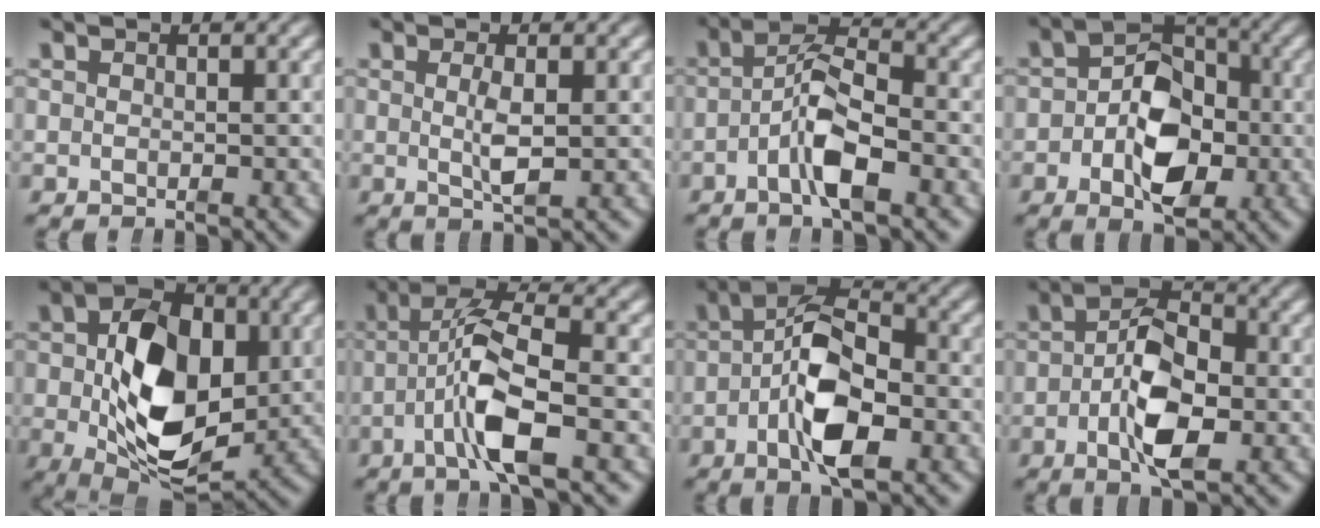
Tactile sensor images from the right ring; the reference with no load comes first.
{"total": 2.2, "force": [-0.2, 0.1, 2.2], "torque": [-0.035, -0.003, 0.001]}
{"total": 5.6, "force": [-1.3, 2.6, 4.8], "torque": [-0.077, -0.003, -0.028]}
{"total": 8.4, "force": [-1.6, 5.6, 6.0], "torque": [-0.081, -0.001, -0.030]}
{"total": 13.5, "force": [-0.7, 8.7, 10.3], "torque": [-0.174, -0.033, 0.002]}
{"total": 6.4, "force": [0.1, 2.4, 5.9], "torque": [-0.110, -0.003, -0.003]}
{"total": 8.8, "force": [-1.1, 4.7, 7.3], "torque": [-0.109, -0.012, -0.022]}
{"total": 7.4, "force": [-1.2, 3.8, 6.3], "torque": [-0.088, -0.002, -0.025]}